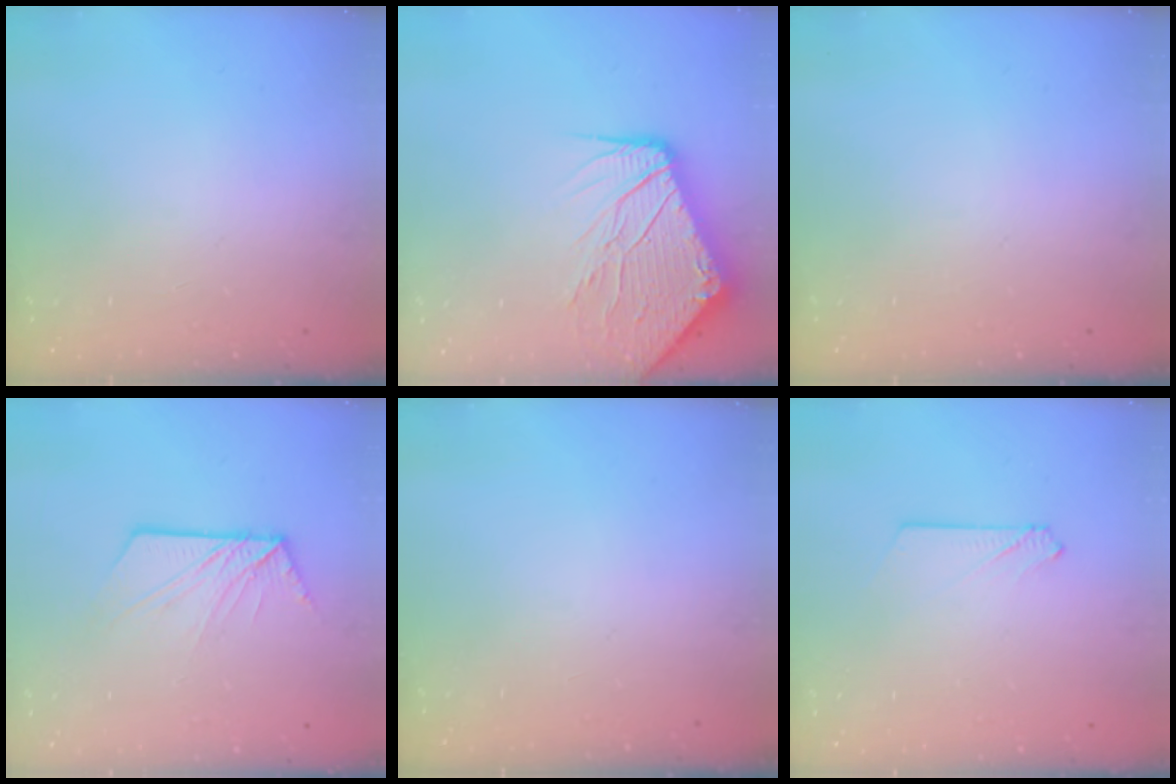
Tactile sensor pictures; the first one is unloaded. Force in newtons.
{"total": 15.8, "press": 15.7, "slide": 2.1}
{"total": 0.0}
{"total": 10.2, "press": 10.1, "slide": 1.1}
{"total": 0.0}
{"total": 2.7, "press": 2.7, "slide": 0.3}